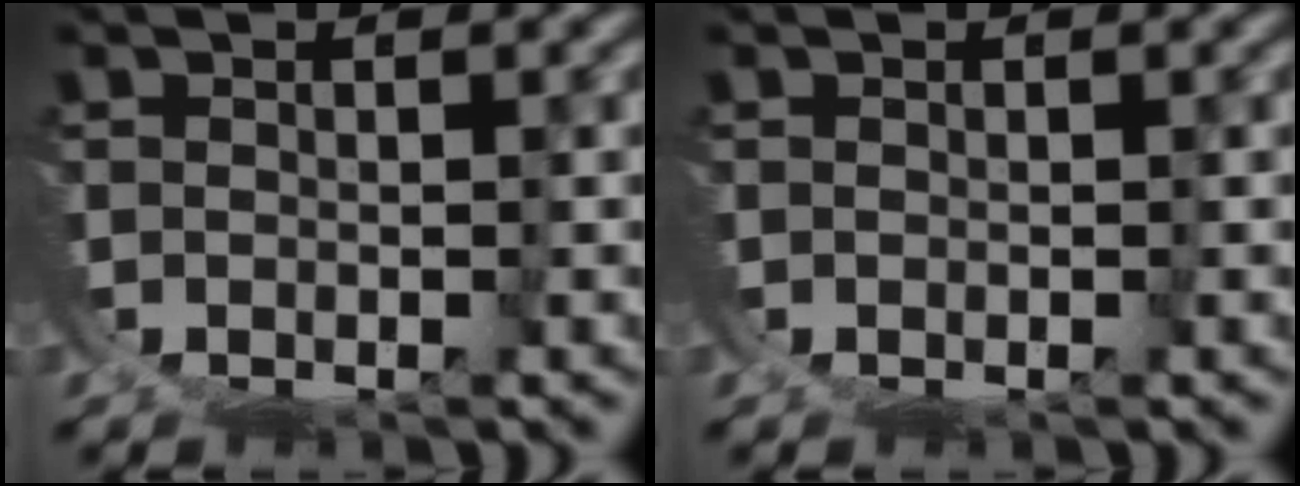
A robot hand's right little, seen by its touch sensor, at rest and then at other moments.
{"total": 0.0}